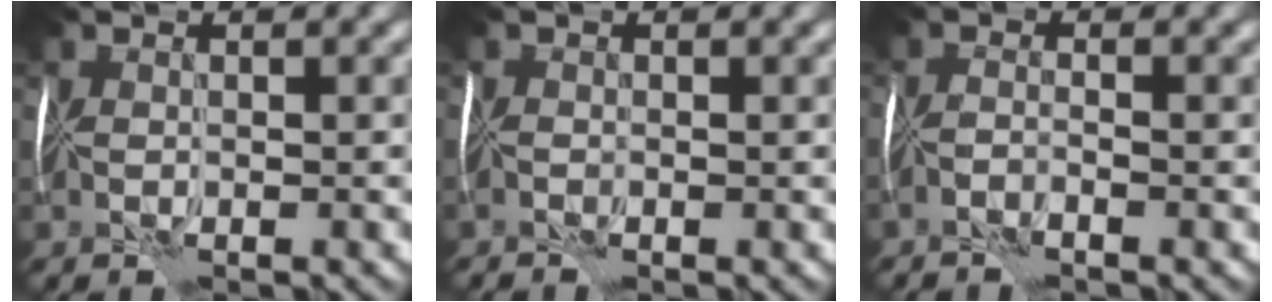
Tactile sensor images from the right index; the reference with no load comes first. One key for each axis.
{"total": 0.9, "fx": -0.9, "fy": 0.1, "fz": 0.1, "tx": -0.001, "ty": 0.000, "tz": -0.017}
{"total": 0.9, "fx": -0.8, "fy": -0.5, "fz": 0.0, "tx": -0.005, "ty": 0.002, "tz": -0.023}